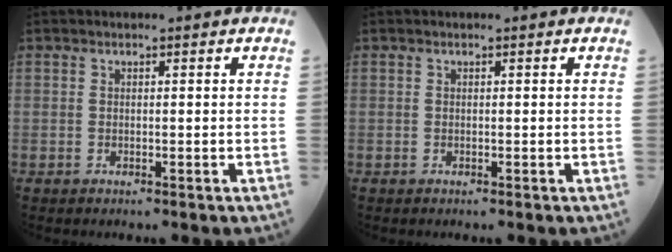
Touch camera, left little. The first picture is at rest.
{"total": 0.0}